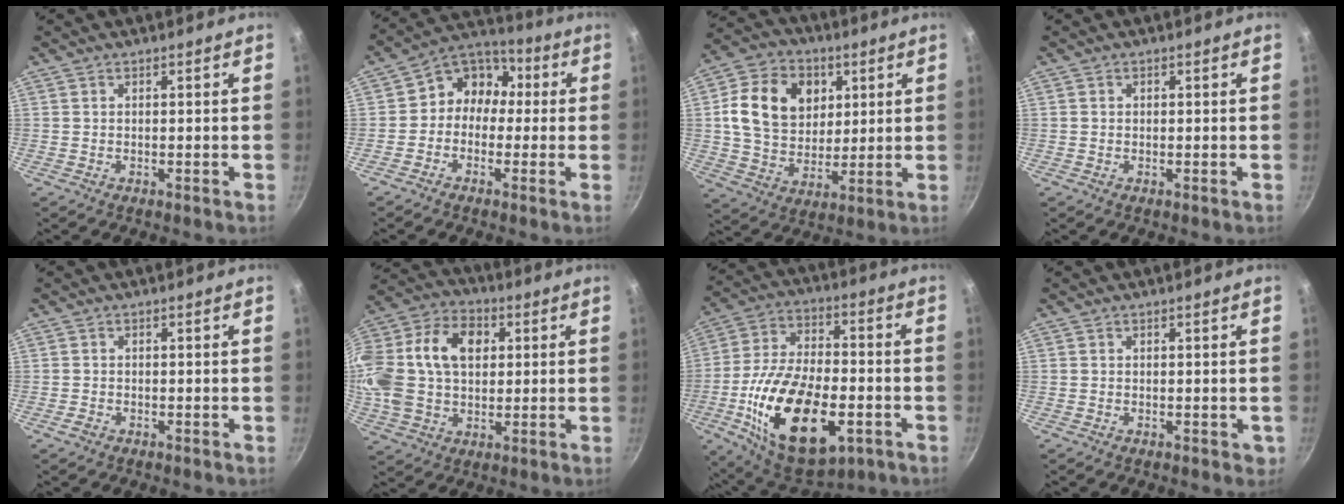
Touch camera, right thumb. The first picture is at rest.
{"total": 9.1, "force": [-0.2, 7.9, 4.5], "torque": [-0.031, 0.038, -0.031]}
{"total": 16.5, "force": [4.3, 12.7, 9.6], "torque": [-0.148, -0.006, 0.071]}
{"total": 0.5, "force": [0.0, 0.5, 0.1], "torque": [0.000, 0.003, 0.000]}
{"total": 1.3, "force": [-0.8, 0.9, 0.5], "torque": [-0.010, 0.004, -0.015]}
{"total": 24.4, "force": [4.8, 17.1, 16.7], "torque": [-0.342, 0.031, 0.076]}
{"total": 25.4, "force": [-7.6, 13.3, 20.3], "torque": [-0.347, 0.018, -0.120]}
{"total": 1.3, "force": [-0.1, 1.0, 0.8], "torque": [-0.004, 0.000, 0.000]}